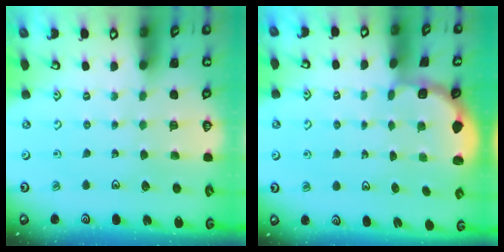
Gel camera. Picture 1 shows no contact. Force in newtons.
{"total": 1.8, "press": 1.6, "slide": 0.7}